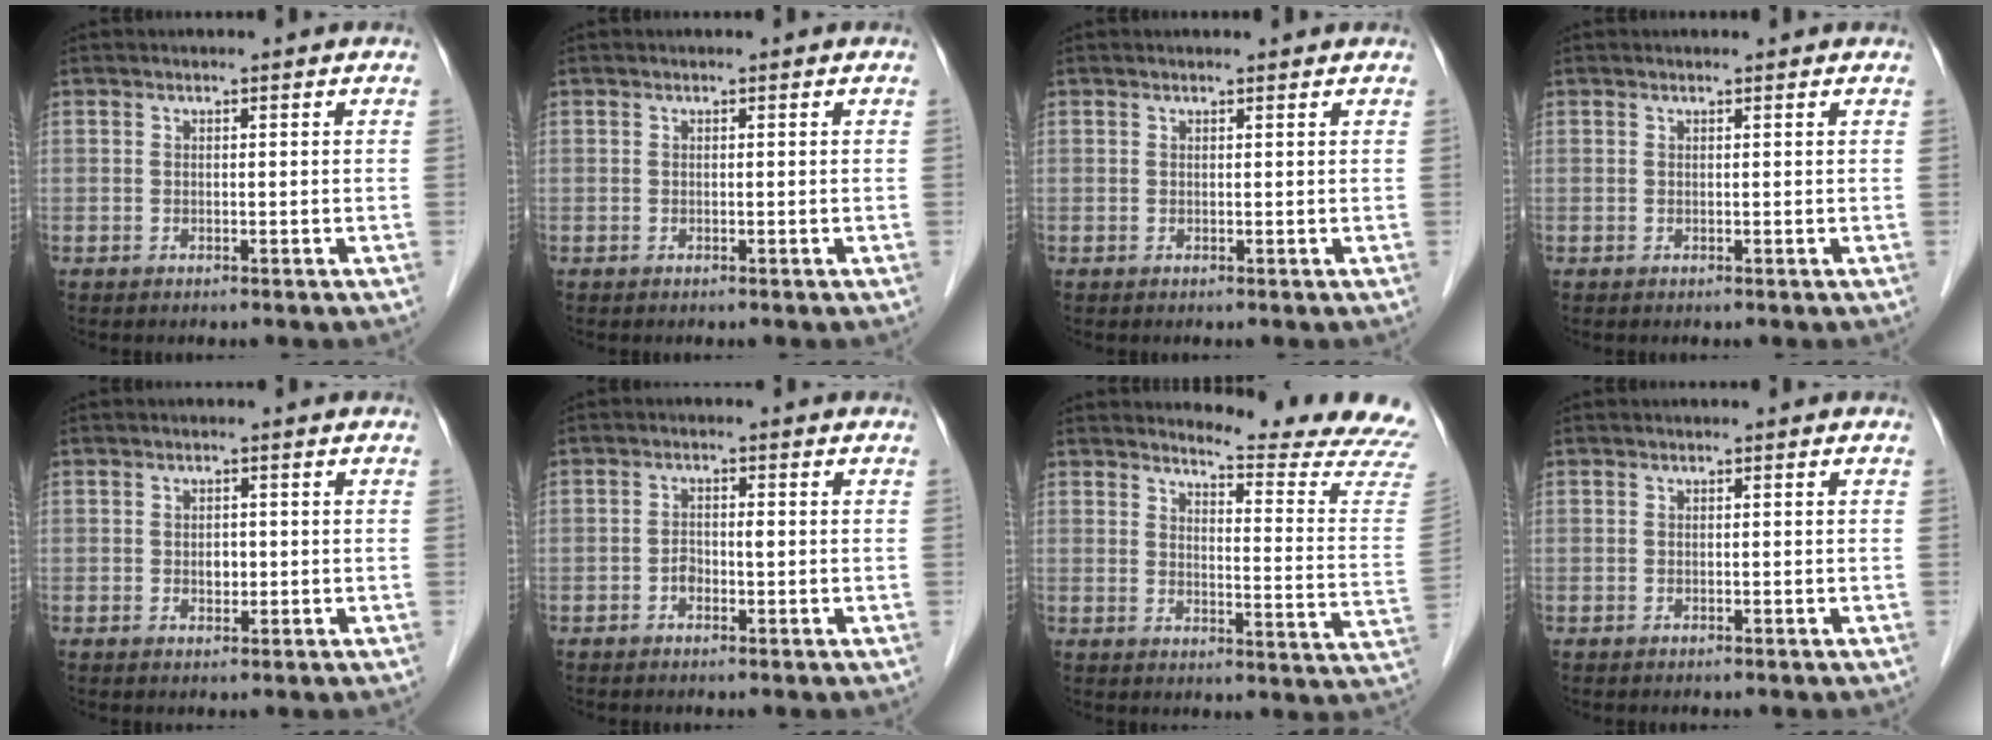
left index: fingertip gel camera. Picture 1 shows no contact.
{"total": 0.0}
{"total": 1.3, "force": [1.2, 0.2, 0.2], "torque": [-0.002, 0.003, 0.017]}
{"total": 1.2, "force": [1.1, 0.3, 0.1], "torque": [-0.003, 0.009, 0.016]}
{"total": 1.7, "force": [-0.2, 1.3, 1.2], "torque": [-0.014, -0.002, -0.001]}
{"total": 2.1, "force": [-0.6, 1.1, 1.6], "torque": [-0.024, 0.007, -0.009]}
{"total": 15.7, "force": [15.5, -1.2, 2.6], "torque": [-0.025, -0.143, 0.164]}
{"total": 0.0}